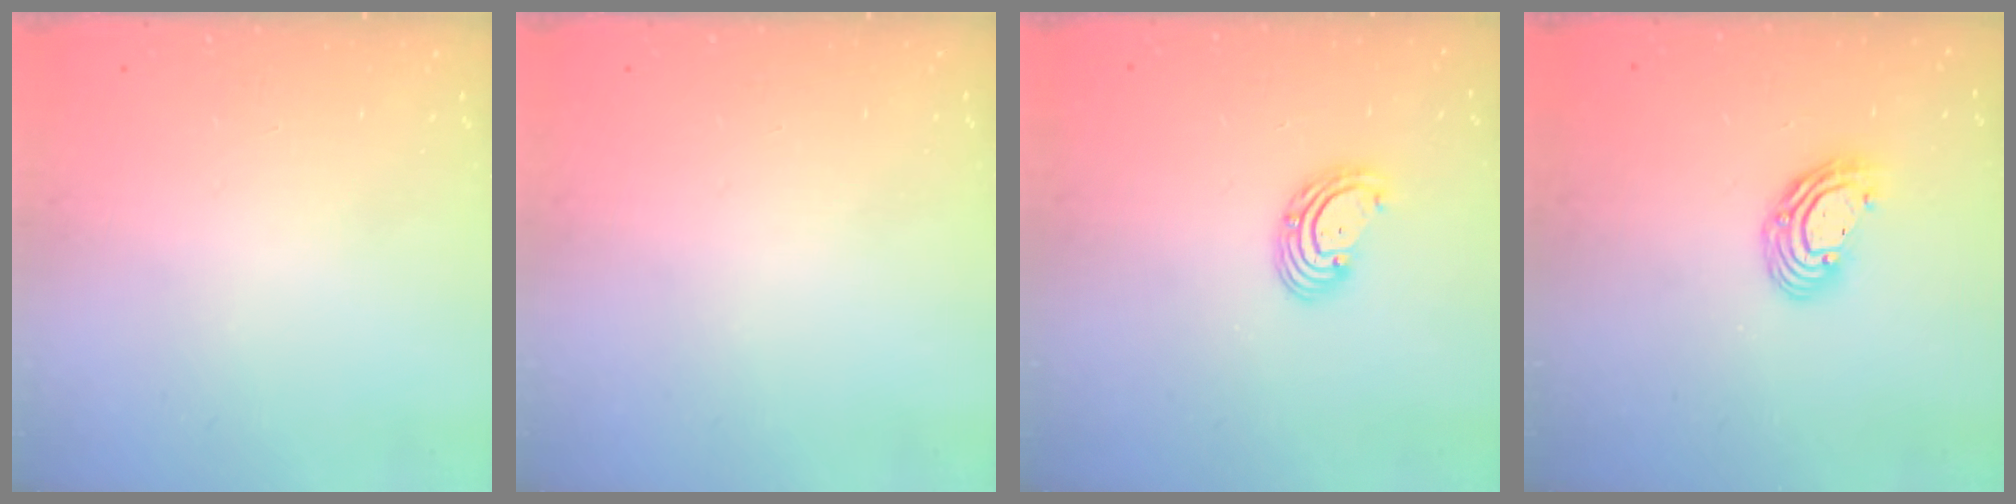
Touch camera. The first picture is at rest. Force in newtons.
{"total": 0.0}
{"total": 3.5, "press": 3.5, "slide": 0.2}
{"total": 8.7, "press": 8.6, "slide": 1.2}